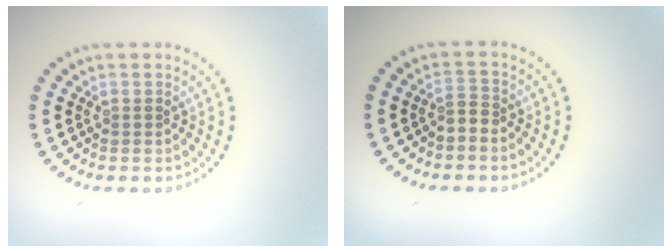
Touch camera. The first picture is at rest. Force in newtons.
{"total": 1.2, "press": 0.7, "slide": 1.0}